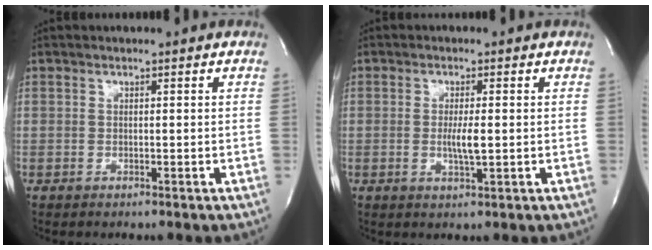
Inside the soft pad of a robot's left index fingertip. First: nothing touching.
{"total": 3.4, "force": [-0.3, 0.4, 3.3], "torque": [-0.062, -0.005, -0.005]}